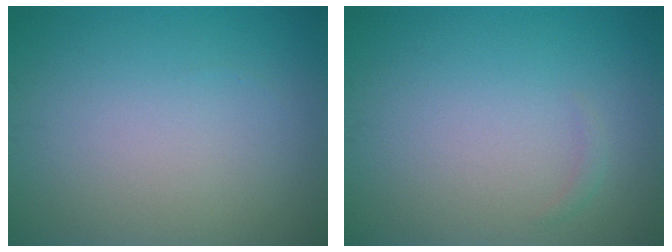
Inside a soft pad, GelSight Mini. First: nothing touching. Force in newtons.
{"total": 0.5, "press": 0.5, "slide": 0.0}